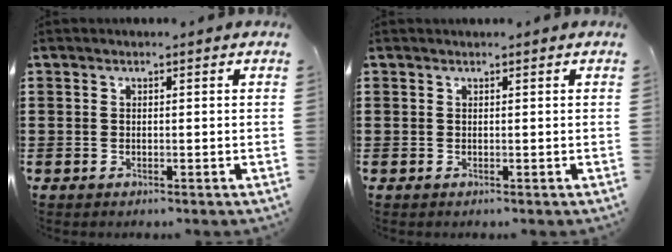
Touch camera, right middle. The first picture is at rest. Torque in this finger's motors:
{"motor_torque": [-0.09, 0.11, -0.04, -0.01]}